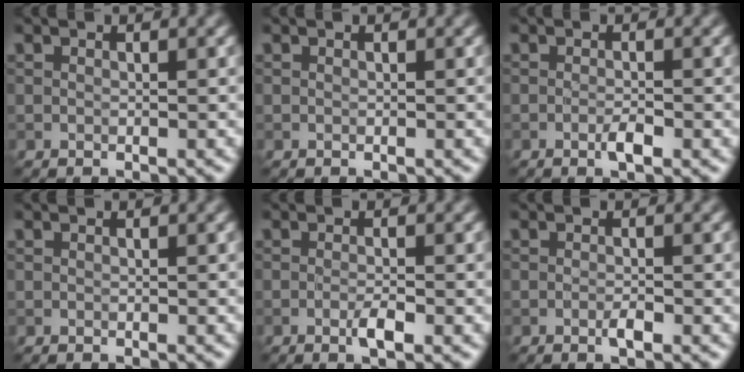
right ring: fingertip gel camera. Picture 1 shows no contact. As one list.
[{"total": 0.0}, {"total": 1.6, "force": [-0.7, 0.3, 1.4], "torque": [-0.024, -0.001, -0.014]}, {"total": 0.0}, {"total": 1.9, "force": [-0.7, 0.3, 1.7], "torque": [-0.032, -0.001, -0.015]}, {"total": 1.2, "force": [-0.5, 0.2, 1.1], "torque": [-0.019, -0.002, -0.011]}]